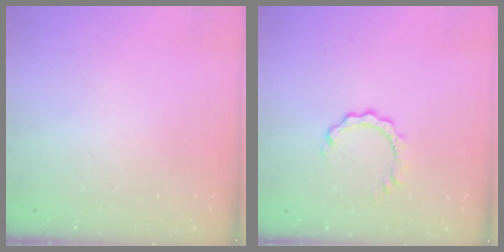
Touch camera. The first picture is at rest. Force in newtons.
{"total": 3.5, "press": 3.5, "slide": 0.3}